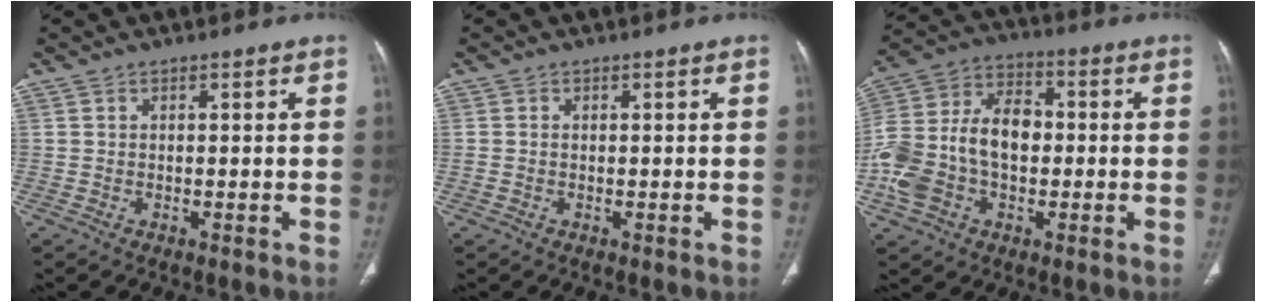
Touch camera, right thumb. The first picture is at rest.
{"total": 0.7, "force": [-0.1, 0.6, 0.5], "torque": [-0.016, 0.004, 0.002]}
{"total": 17.3, "force": [-1.9, 11.6, 12.6], "torque": [-0.249, 0.039, -0.036]}